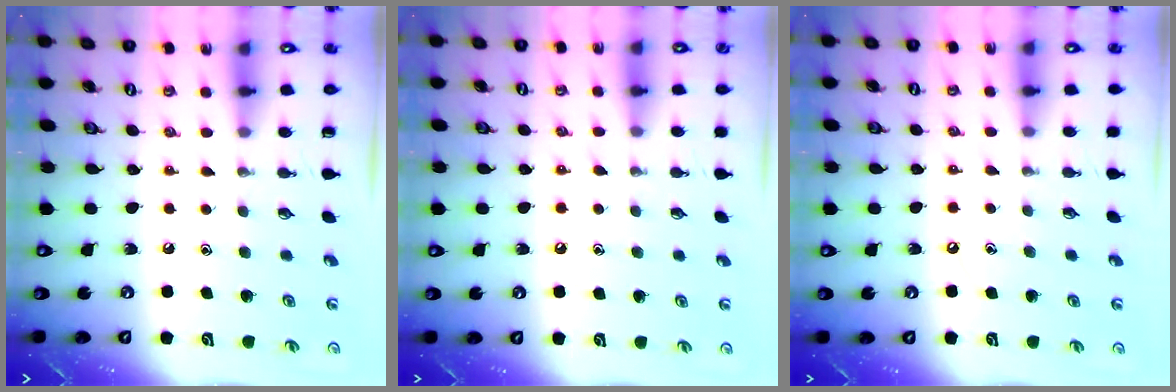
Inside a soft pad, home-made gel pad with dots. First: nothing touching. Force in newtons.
{"total": 6.6, "press": 6.5, "slide": 0.9}
{"total": 3.5, "press": 3.5, "slide": 0.5}